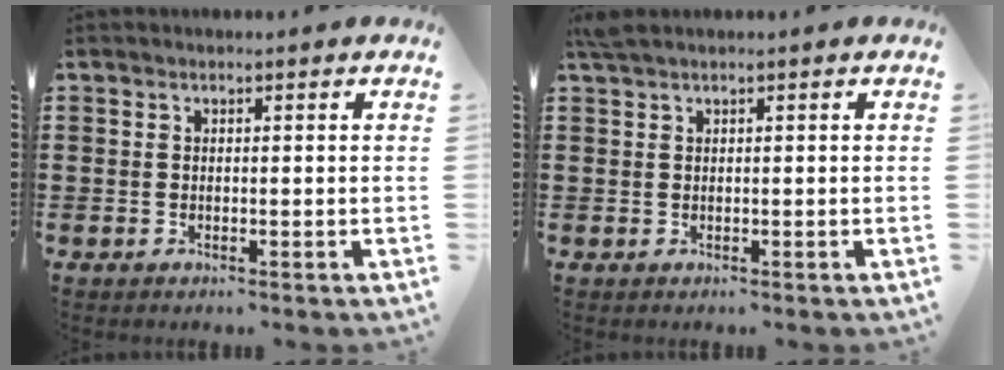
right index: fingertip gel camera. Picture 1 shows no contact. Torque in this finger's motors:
{"motor_torque": [0.05, -0.15, 0.00, 0.04]}